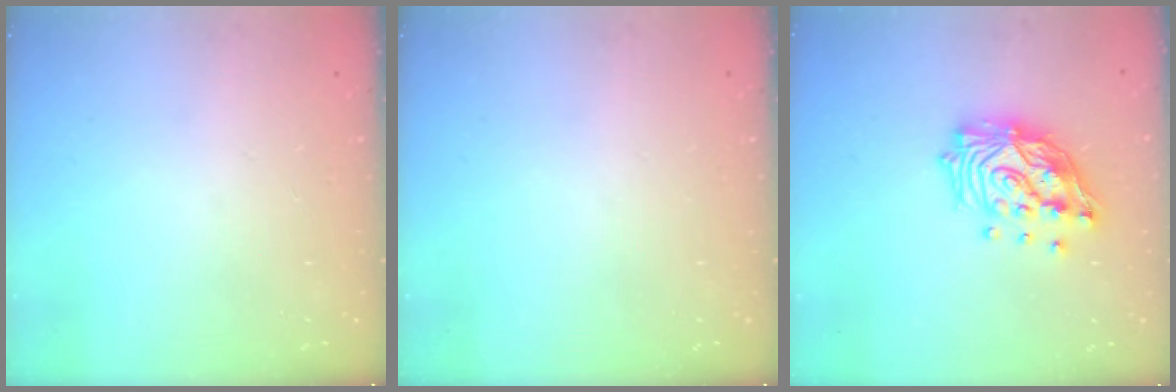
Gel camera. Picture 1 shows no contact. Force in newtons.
{"total": 0.0}
{"total": 16.7, "press": 16.6, "slide": 1.1}